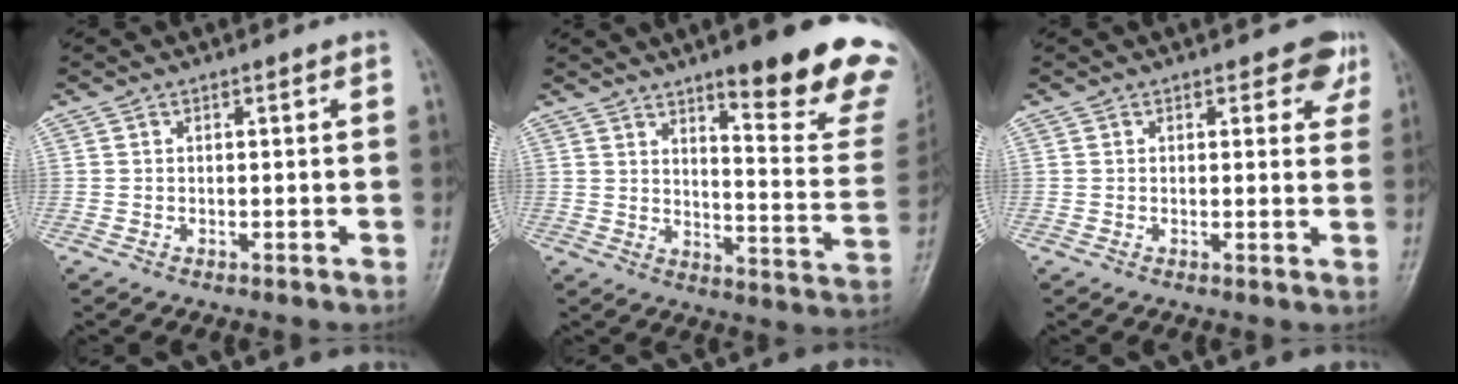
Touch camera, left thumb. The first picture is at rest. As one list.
[{"total": 20.0, "force": [13.1, 4.0, 14.6], "torque": [-0.155, -0.084, 0.178]}, {"total": 4.1, "force": [3.0, 2.3, 1.7], "torque": [0.015, -0.016, 0.023]}]